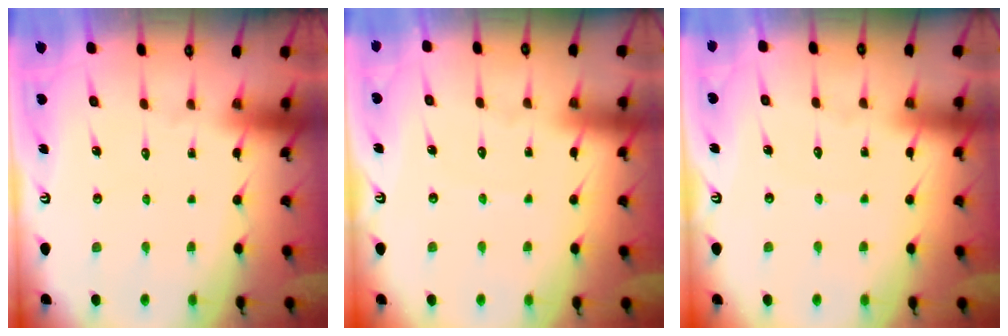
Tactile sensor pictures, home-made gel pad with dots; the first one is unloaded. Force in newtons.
{"total": 2.6, "press": 2.6, "slide": 0.3}
{"total": 2.6, "press": 2.6, "slide": 0.3}